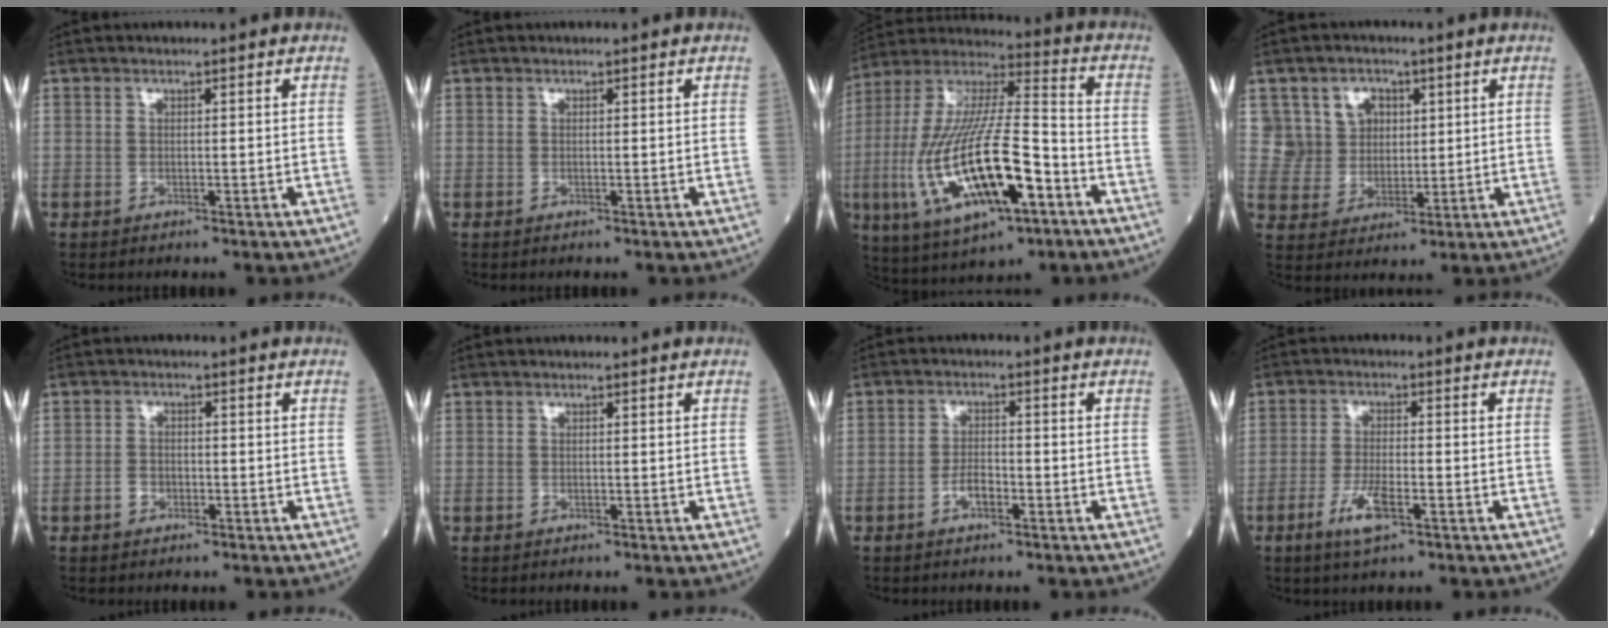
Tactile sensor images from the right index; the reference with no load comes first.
{"total": 0.0}
{"total": 22.4, "force": [-7.4, 5.7, 20.4], "torque": [-0.442, -0.021, -0.122]}
{"total": 7.5, "force": [3.2, 6.7, 1.4], "torque": [-0.020, 0.020, 0.063]}
{"total": 1.9, "force": [-0.9, 1.4, 0.9], "torque": [-0.017, 0.005, -0.014]}
{"total": 0.0}
{"total": 2.9, "force": [-1.4, 1.2, 2.2], "torque": [-0.039, 0.004, -0.028]}
{"total": 5.1, "force": [-2.5, 1.0, 4.3], "torque": [-0.090, -0.005, -0.046]}